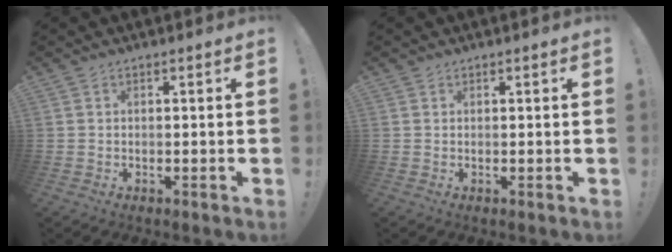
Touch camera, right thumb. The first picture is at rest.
{"total": 0.6, "force": [0.5, 0.4, 0.1], "torque": [-0.002, 0.000, 0.010]}